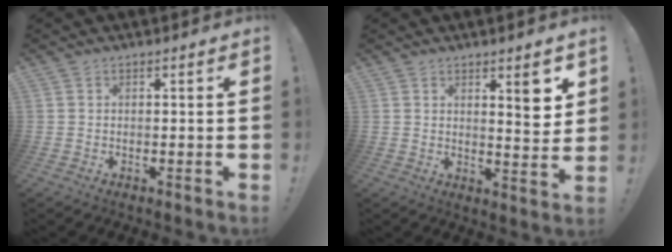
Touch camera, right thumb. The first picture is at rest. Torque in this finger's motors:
{"motor_torque": [-0.22, 0.44, -0.04, 0.16, 0.10]}